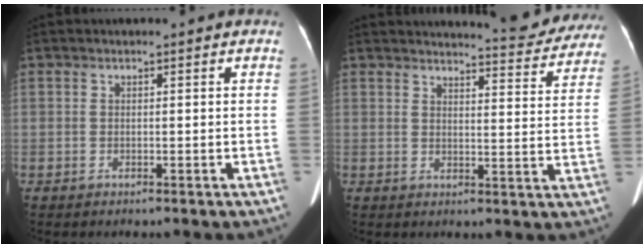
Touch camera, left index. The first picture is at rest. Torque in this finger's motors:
{"motor_torque": [0.54, -1.60, 0.15, 0.08]}